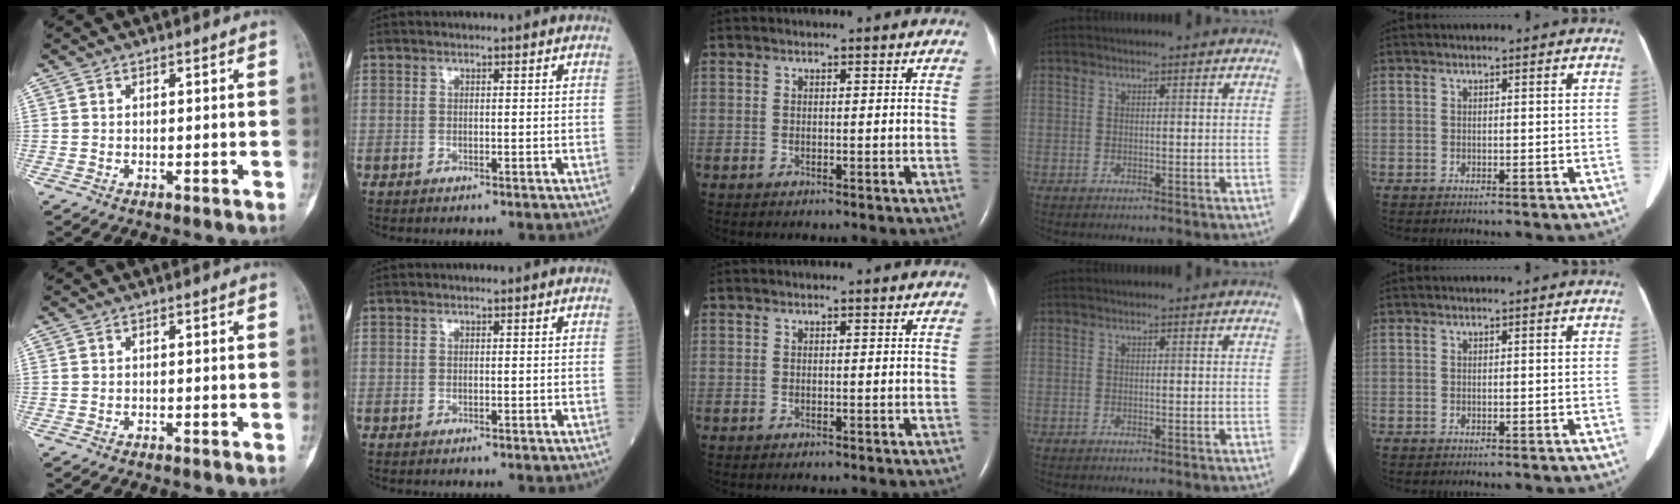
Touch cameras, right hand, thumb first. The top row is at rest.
{}